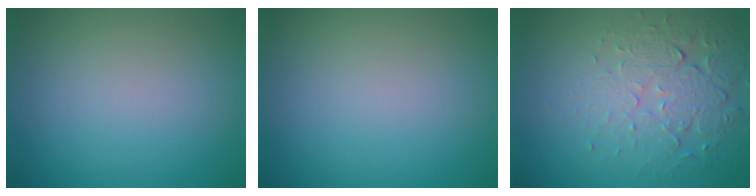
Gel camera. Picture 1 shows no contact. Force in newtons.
{"total": 0.0}
{"total": 5.5, "press": 3.7, "slide": 4.1}